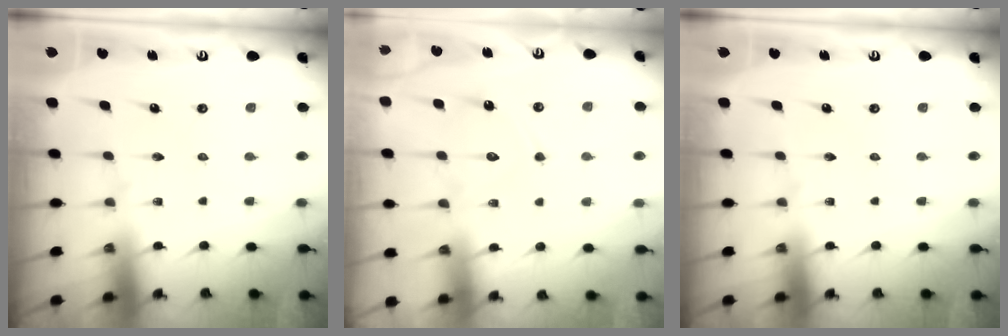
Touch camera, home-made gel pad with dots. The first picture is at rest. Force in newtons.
{"total": 12.4, "press": 12.3, "slide": 0.9}
{"total": 0.0}